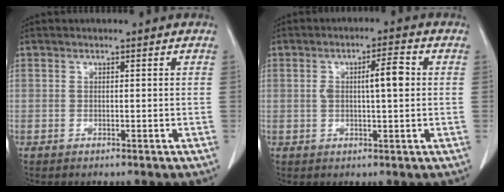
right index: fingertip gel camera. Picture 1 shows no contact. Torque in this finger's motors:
{"motor_torque": [0.16, 0.06, 0.11, 0.04]}